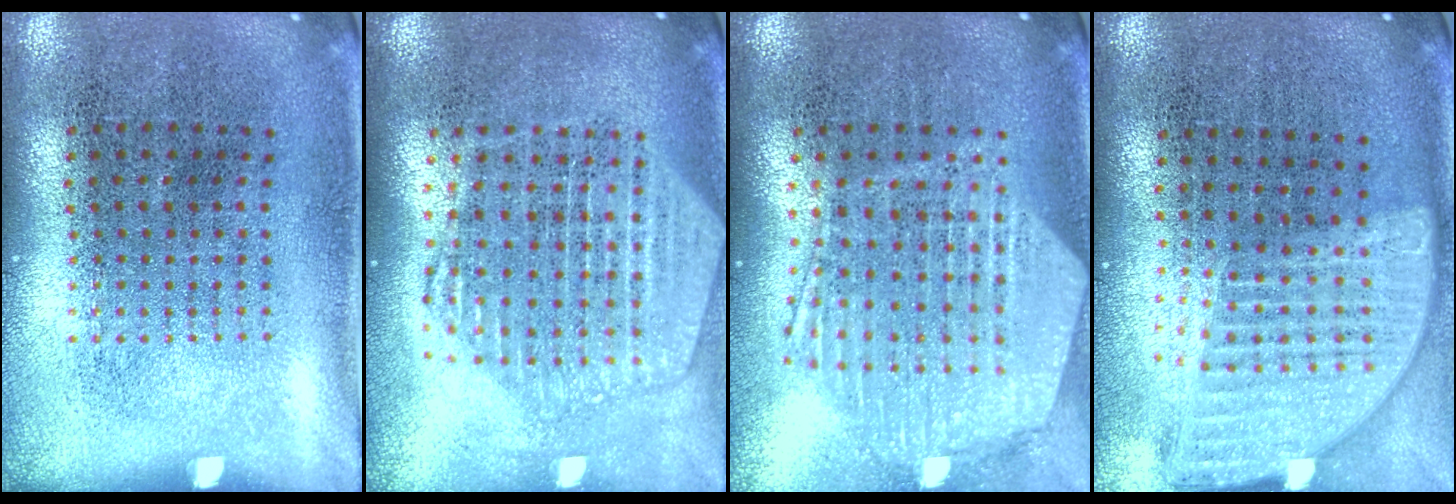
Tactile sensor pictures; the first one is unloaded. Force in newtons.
{"total": 2.1, "press": 1.9, "slide": 1.0}
{"total": 1.4, "press": 1.4, "slide": 0.4}
{"total": 1.9, "press": 1.6, "slide": 1.1}